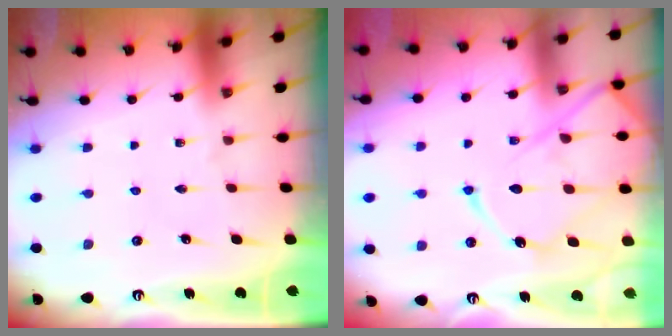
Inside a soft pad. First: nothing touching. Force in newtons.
{"total": 17.6, "press": 17.5, "slide": 1.7}